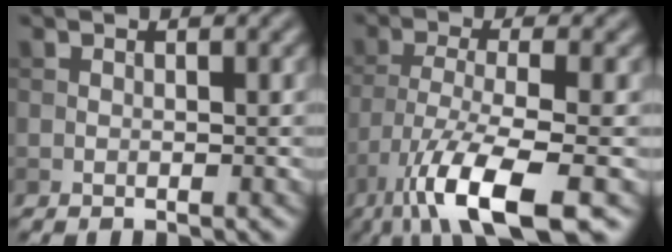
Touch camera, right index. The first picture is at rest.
{"total": 9.2, "force": [-5.5, 2.2, 7.1], "torque": [-0.124, -0.007, -0.104]}